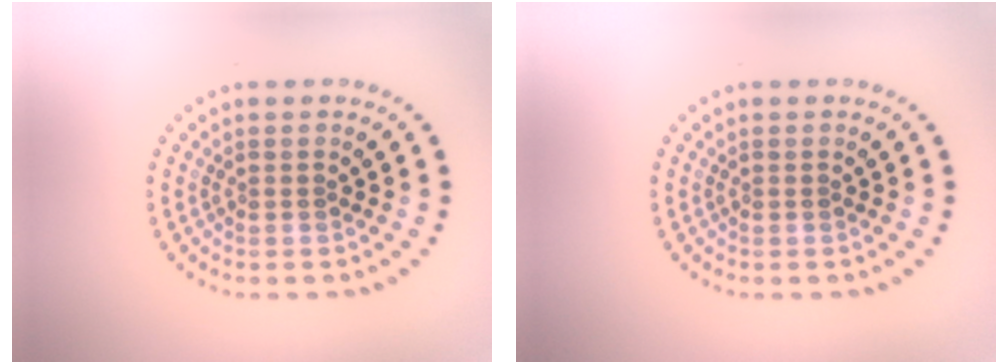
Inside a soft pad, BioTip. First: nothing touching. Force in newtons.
{"total": 0.0}